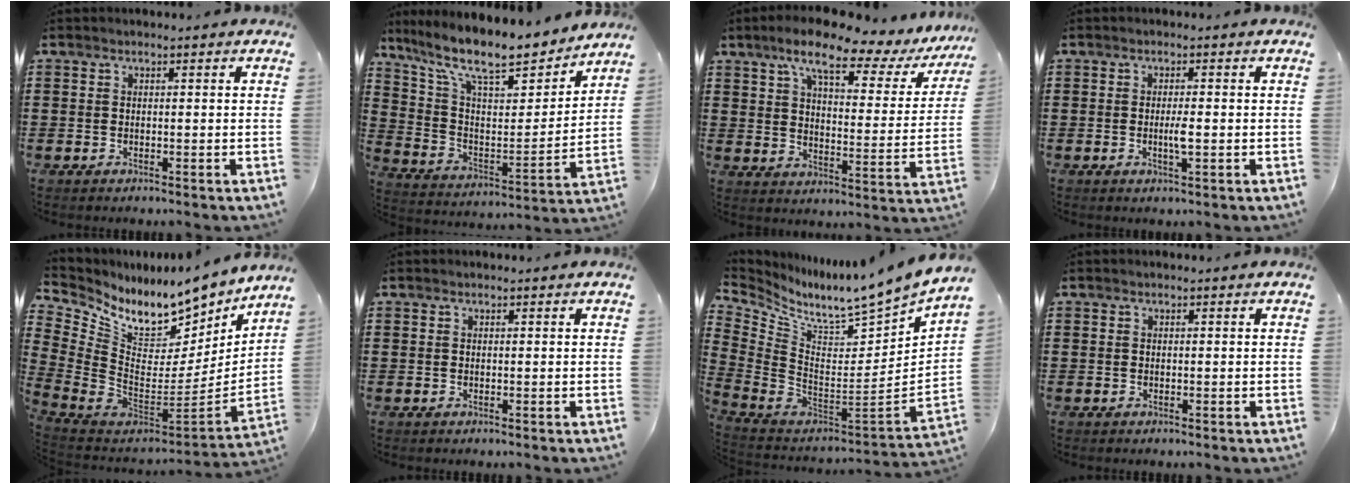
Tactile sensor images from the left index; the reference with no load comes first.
{"total": 12.1, "force": [10.0, 2.8, 6.3], "torque": [-0.157, -0.059, 0.170]}
{"total": 10.3, "force": [7.5, 2.2, 6.8], "torque": [-0.129, -0.036, 0.116]}
{"total": 2.5, "force": [-0.4, 0.2, 2.5], "torque": [-0.045, -0.001, -0.008]}
{"total": 9.7, "force": [8.1, 3.4, 4.0], "torque": [-0.108, -0.081, 0.141]}
{"total": 0.0}
{"total": 7.3, "force": [6.1, 0.0, 3.9], "torque": [-0.091, -0.072, 0.090]}
{"total": 0.0}